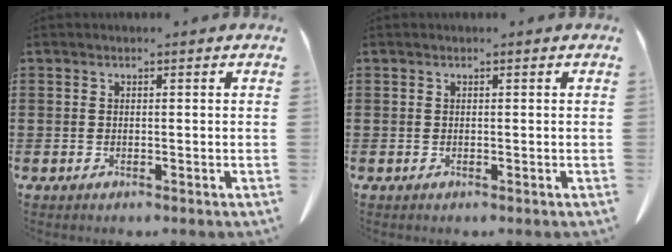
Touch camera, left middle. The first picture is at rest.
{"total": 0.0}